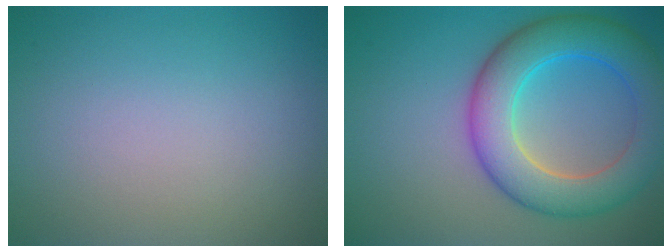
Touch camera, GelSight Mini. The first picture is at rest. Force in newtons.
{"total": 8.1, "press": 8.1, "slide": 0.4}